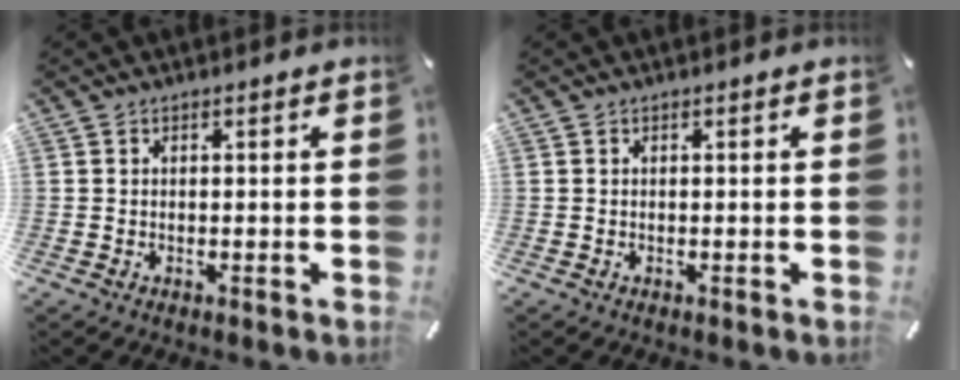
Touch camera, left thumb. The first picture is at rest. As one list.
[{"total": 0.0}]